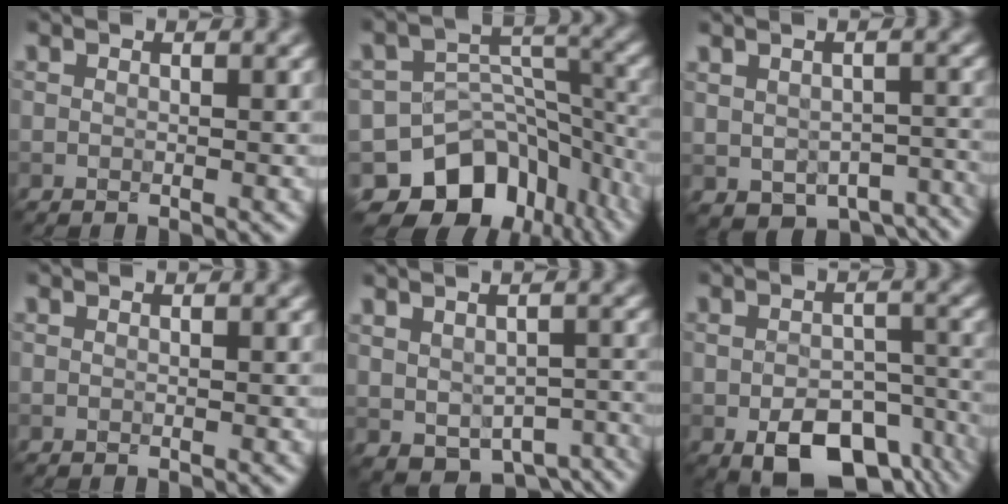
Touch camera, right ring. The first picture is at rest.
{"total": 11.1, "force": [-7.6, 7.2, 3.7], "torque": [-0.050, 0.001, -0.112]}
{"total": 5.1, "force": [-2.9, 3.1, 2.8], "torque": [-0.040, -0.022, -0.021]}
{"total": 0.0}
{"total": 6.1, "force": [-2.7, 4.0, 3.8], "torque": [-0.059, -0.021, -0.006]}
{"total": 8.3, "force": [-4.6, 4.7, 5.1], "torque": [-0.084, -0.018, -0.056]}